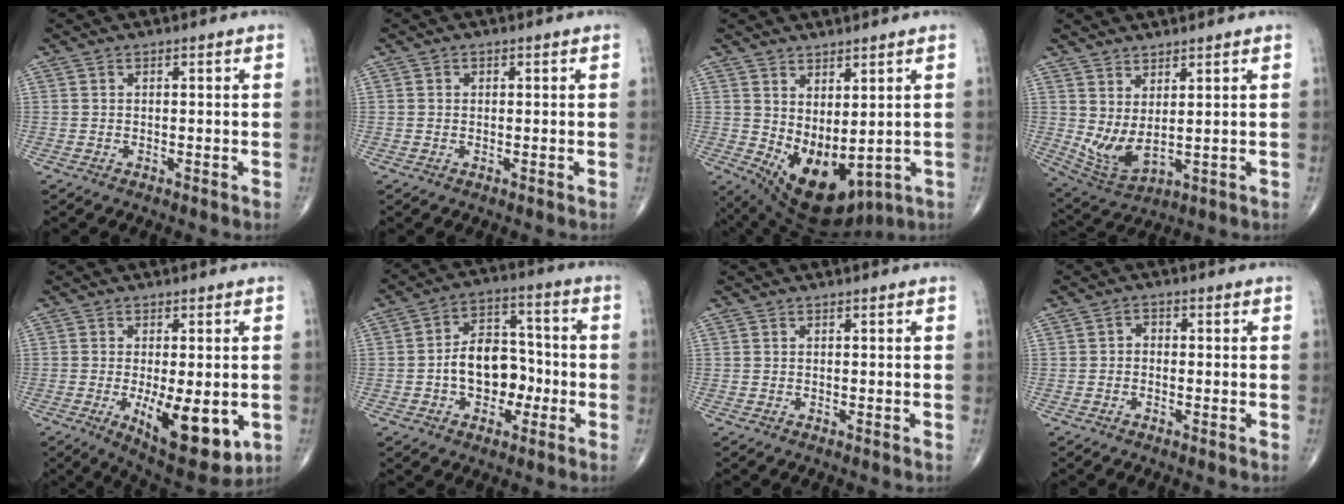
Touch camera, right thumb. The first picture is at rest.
{"total": 0.6, "force": [0.1, 0.6, 0.2], "torque": [0.001, 0.001, 0.001]}
{"total": 13.3, "force": [-0.4, 6.9, 11.4], "torque": [-0.173, -0.022, 0.027]}
{"total": 7.6, "force": [1.7, 3.2, 6.7], "torque": [-0.137, -0.025, 0.049]}
{"total": 12.5, "force": [-3.0, 5.0, 11.0], "torque": [-0.151, -0.022, -0.033]}
{"total": 11.2, "force": [-2.3, 7.9, 7.7], "torque": [-0.081, 0.042, -0.044]}
{"total": 0.0}
{"total": 1.5, "force": [-0.3, 1.2, 0.8], "torque": [-0.003, 0.007, -0.013]}